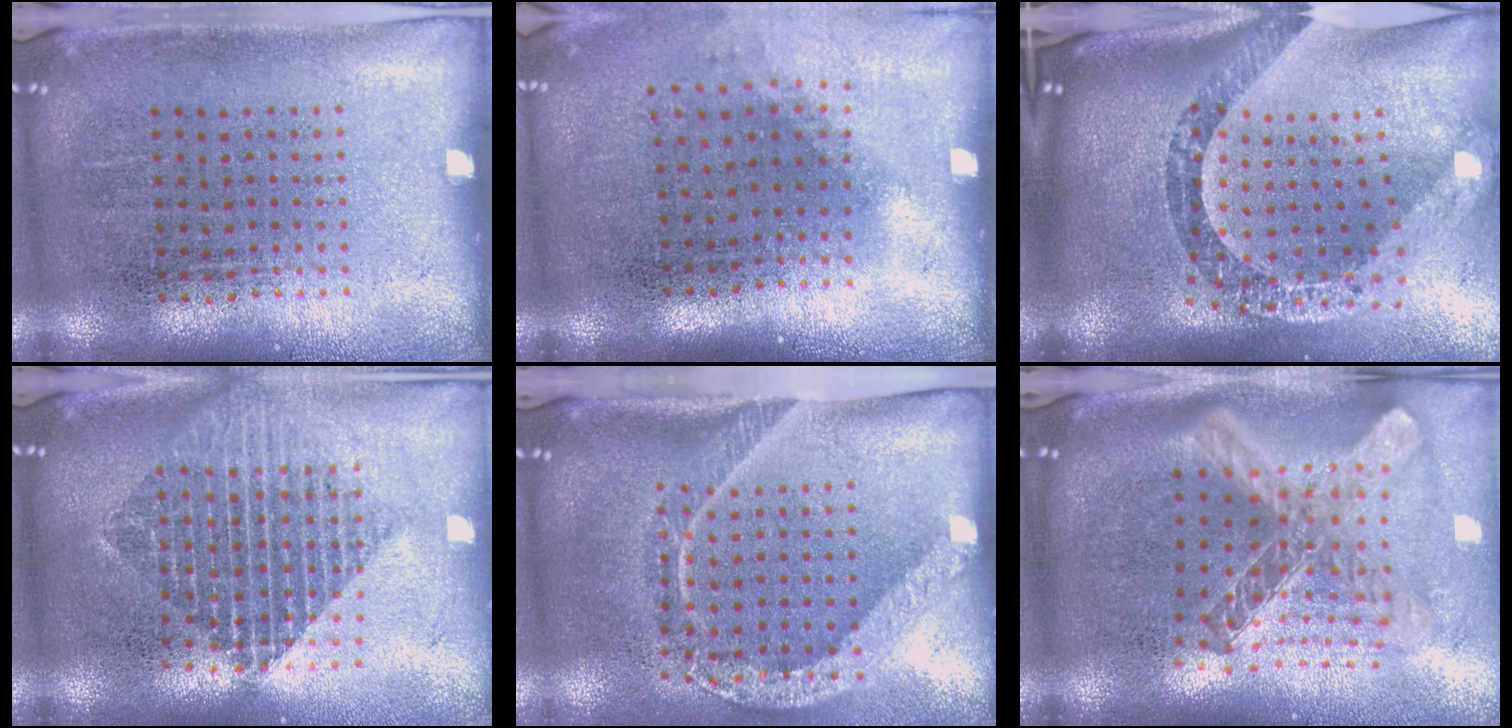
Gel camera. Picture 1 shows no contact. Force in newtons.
{"total": 1.2, "press": 0.9, "slide": 0.9}
{"total": 3.5, "press": 2.4, "slide": 2.5}
{"total": 2.1, "press": 1.7, "slide": 1.2}
{"total": 2.0, "press": 1.4, "slide": 1.4}
{"total": 2.7, "press": 2.0, "slide": 1.9}